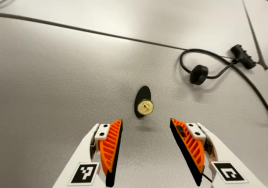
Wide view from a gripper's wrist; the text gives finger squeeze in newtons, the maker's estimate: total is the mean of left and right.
{"total": 0.0}